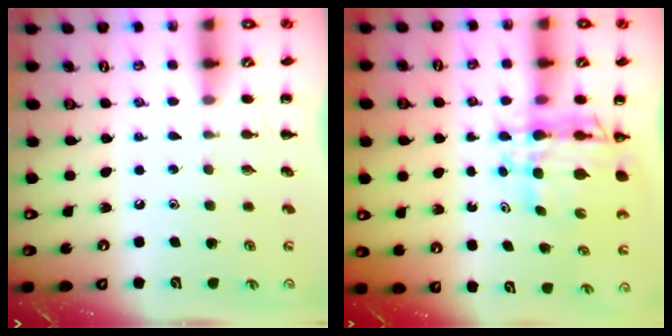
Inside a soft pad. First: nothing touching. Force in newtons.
{"total": 9.1, "press": 8.5, "slide": 3.2}